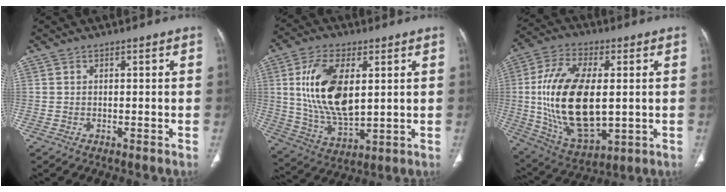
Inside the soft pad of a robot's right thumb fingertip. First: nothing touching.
{"total": 16.5, "force": [3.4, 8.3, 13.9], "torque": [-0.261, -0.018, 0.074]}
{"total": 22.0, "force": [0.6, 11.2, 18.9], "torque": [-0.362, -0.011, 0.024]}